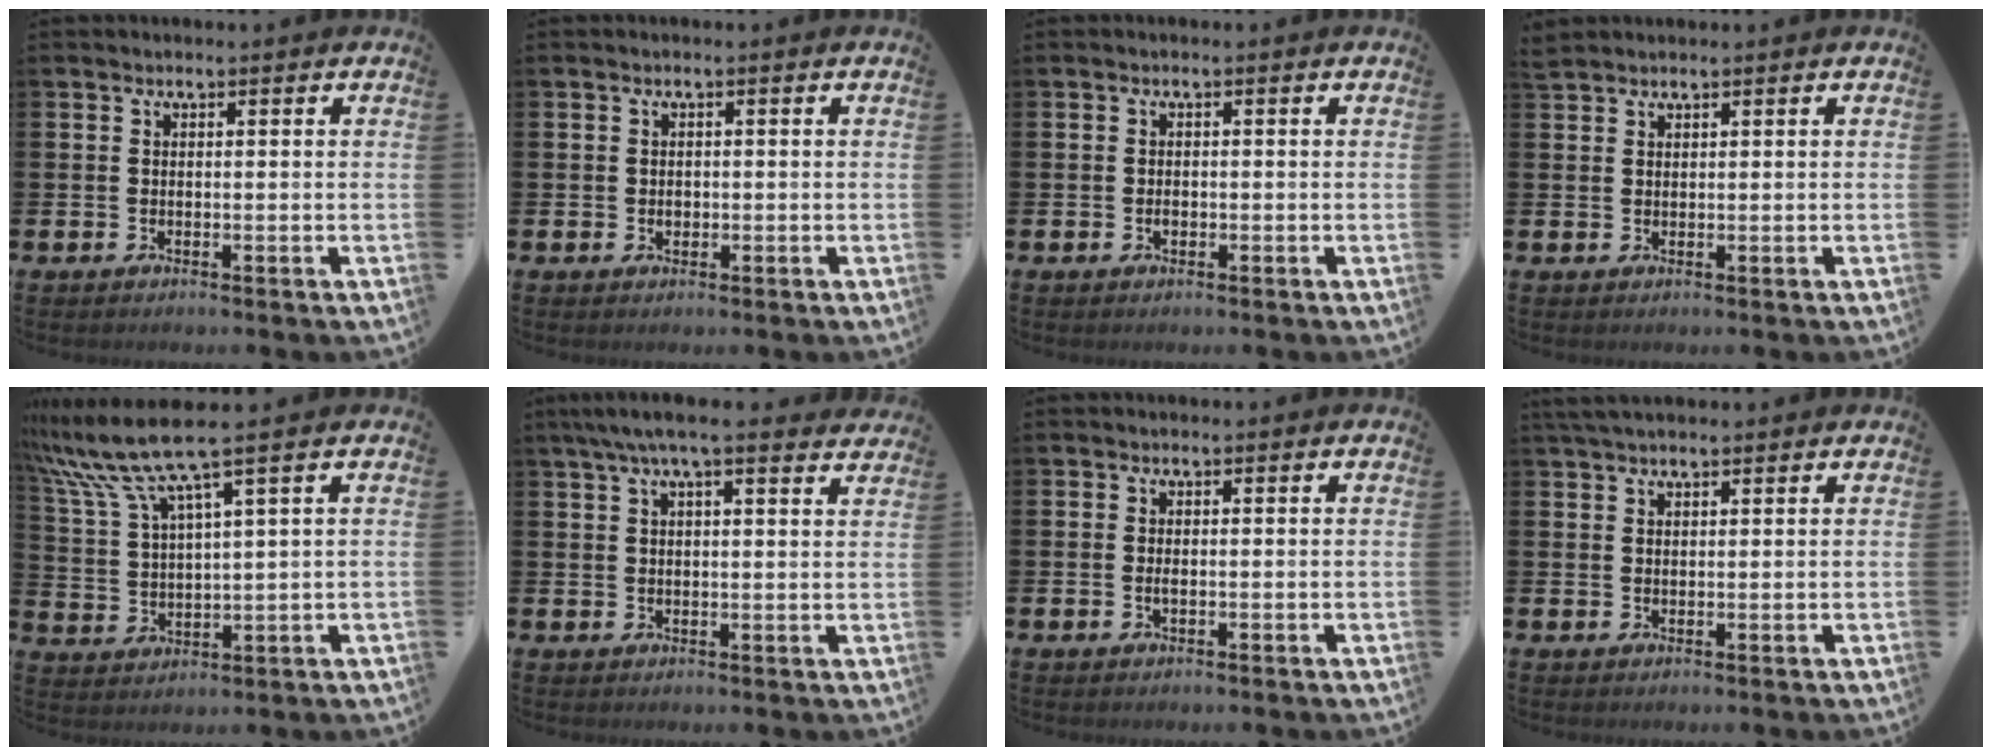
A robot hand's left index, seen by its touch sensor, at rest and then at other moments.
{"total": 0.8, "force": [0.0, 0.7, 0.4], "torque": [-0.002, 0.003, -0.003]}
{"total": 0.8, "force": [-0.2, 0.6, 0.6], "torque": [-0.005, -0.001, -0.007]}
{"total": 1.3, "force": [1.3, 0.3, 0.0], "torque": [0.004, 0.001, 0.023]}
{"total": 8.6, "force": [6.5, 0.6, 5.6], "torque": [-0.137, -0.027, 0.110]}
{"total": 5.9, "force": [5.1, 0.7, 2.8], "torque": [-0.051, -0.013, 0.088]}
{"total": 0.6, "force": [-0.1, 0.1, 0.6], "torque": [-0.013, -0.002, -0.001]}
{"total": 2.5, "force": [2.1, 0.6, 1.1], "torque": [-0.018, 0.000, 0.037]}